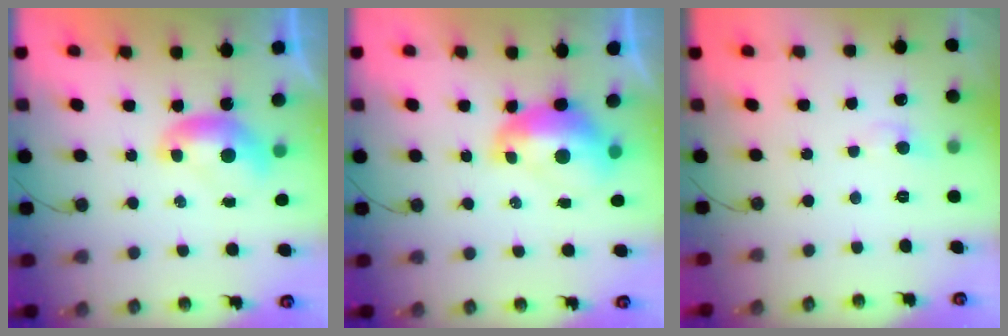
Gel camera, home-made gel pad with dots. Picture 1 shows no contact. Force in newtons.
{"total": 2.6, "press": 2.5, "slide": 0.7}
{"total": 2.7, "press": 2.6, "slide": 0.8}